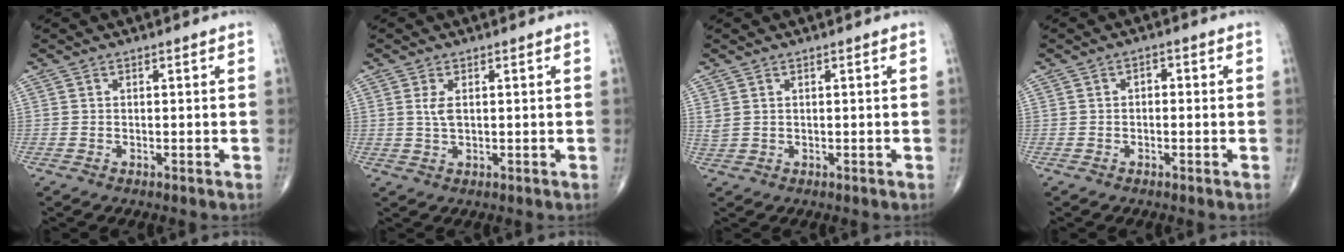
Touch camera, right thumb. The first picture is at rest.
{"total": 2.4, "force": [0.6, 1.0, 2.1], "torque": [-0.044, -0.002, 0.014]}
{"total": 1.5, "force": [0.6, 0.9, 1.0], "torque": [-0.028, 0.005, 0.020]}
{"total": 1.5, "force": [-0.1, 1.0, 1.1], "torque": [-0.006, 0.006, -0.008]}